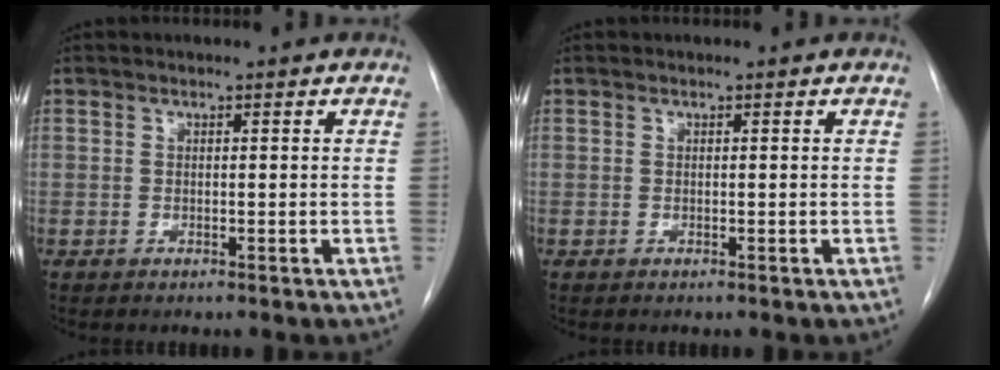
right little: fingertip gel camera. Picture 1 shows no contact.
{"total": 0.0}